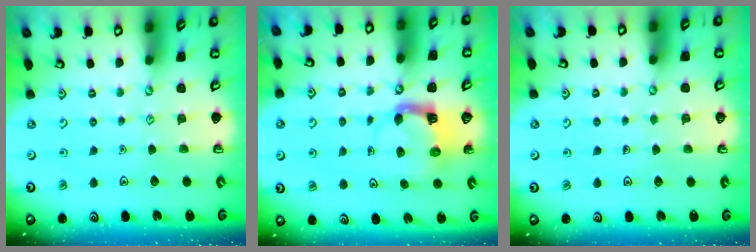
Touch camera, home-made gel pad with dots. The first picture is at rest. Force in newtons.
{"total": 4.7, "press": 4.7, "slide": 0.2}
{"total": 0.8, "press": 0.8, "slide": 0.3}